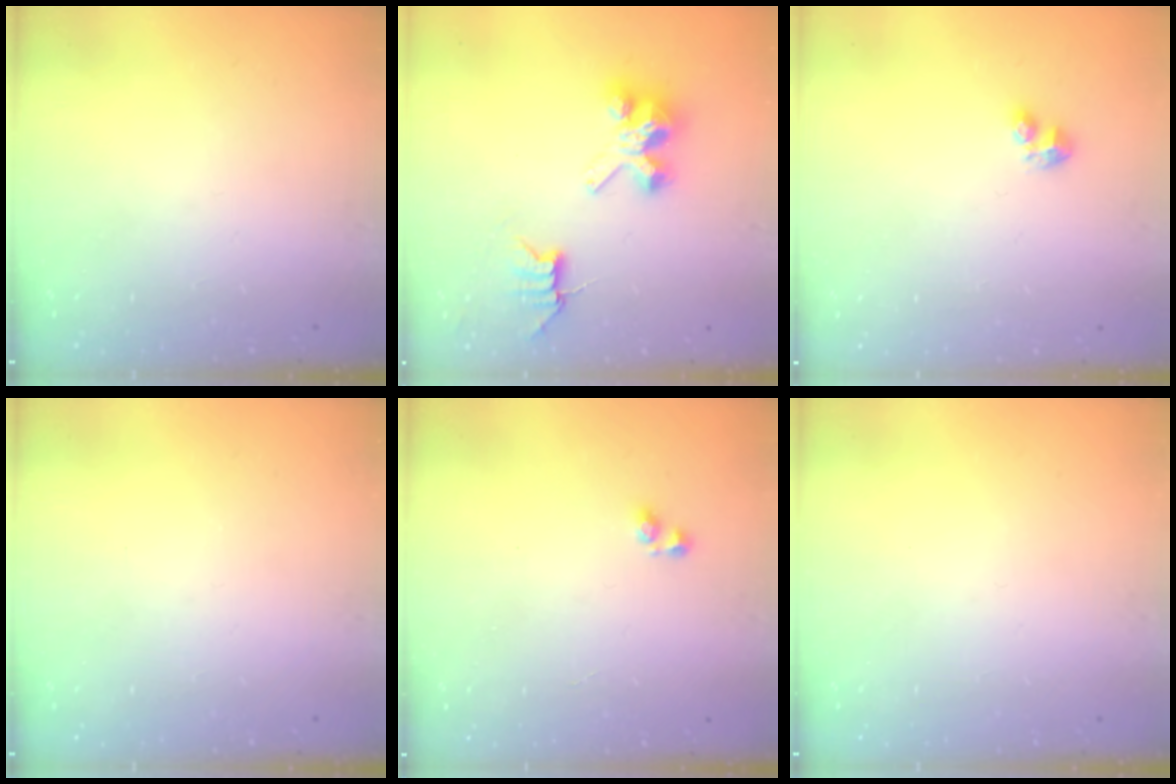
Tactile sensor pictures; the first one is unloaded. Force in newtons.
{"total": 7.2, "press": 7.1, "slide": 0.6}
{"total": 2.3, "press": 2.2, "slide": 0.5}
{"total": 0.0}
{"total": 3.2, "press": 3.1, "slide": 0.6}
{"total": 0.0}